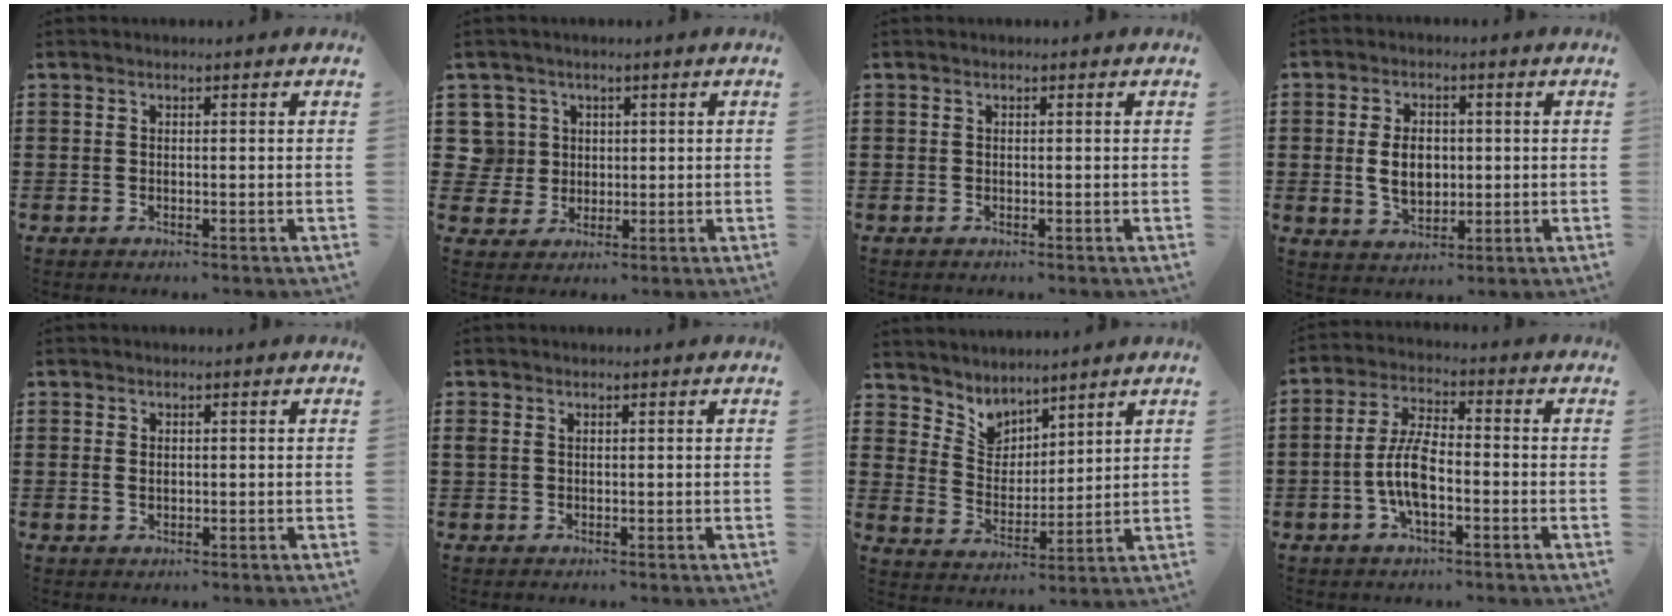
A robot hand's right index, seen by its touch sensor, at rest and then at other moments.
{"total": 5.4, "force": [1.4, 5.2, 0.6], "torque": [-0.047, 0.013, 0.025]}
{"total": 0.0}
{"total": 6.2, "force": [0.0, 3.9, 4.8], "torque": [-0.102, 0.003, -0.005]}
{"total": 1.0, "force": [0.2, 0.6, 0.8], "torque": [-0.017, 0.005, 0.003]}
{"total": 1.0, "force": [0.5, 0.7, 0.5], "torque": [-0.011, 0.005, 0.009]}
{"total": 4.3, "force": [3.8, 2.0, -0.6], "torque": [-0.020, -0.029, 0.067]}
{"total": 7.3, "force": [-1.9, 2.7, 6.5], "torque": [-0.154, -0.005, -0.045]}